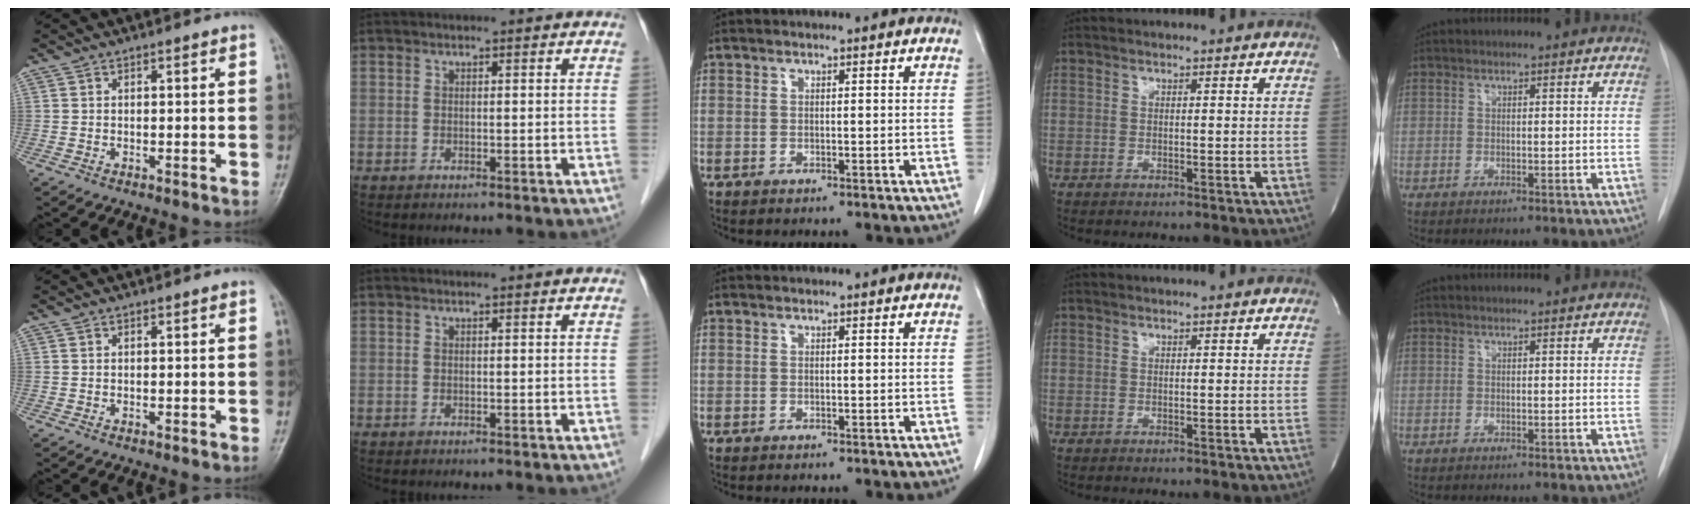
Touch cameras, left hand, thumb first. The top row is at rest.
{}